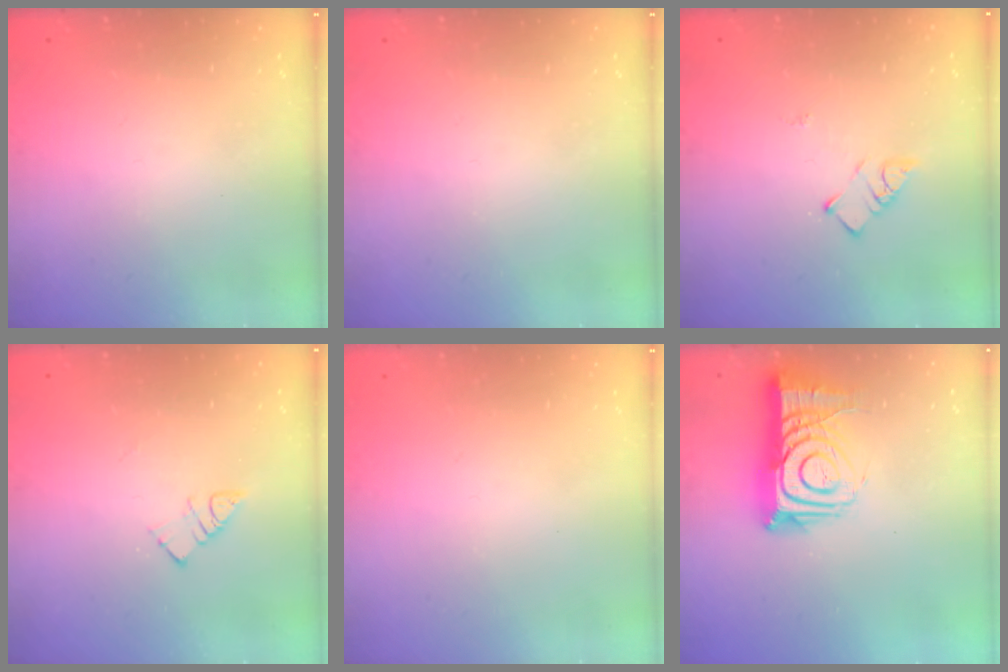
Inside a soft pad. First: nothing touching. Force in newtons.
{"total": 0.0}
{"total": 4.3, "press": 4.3, "slide": 0.1}
{"total": 5.7, "press": 5.6, "slide": 0.6}
{"total": 1.7, "press": 1.6, "slide": 0.1}
{"total": 14.4, "press": 14.4, "slide": 1.1}